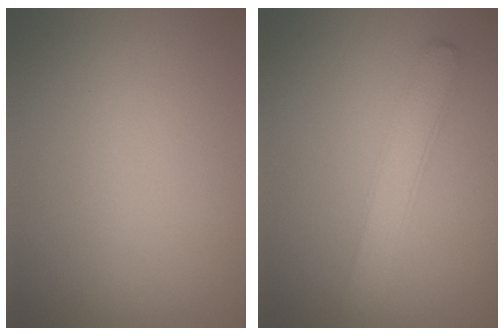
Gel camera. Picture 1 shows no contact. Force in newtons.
{"total": 2.5, "press": 2.5, "slide": 0.1}